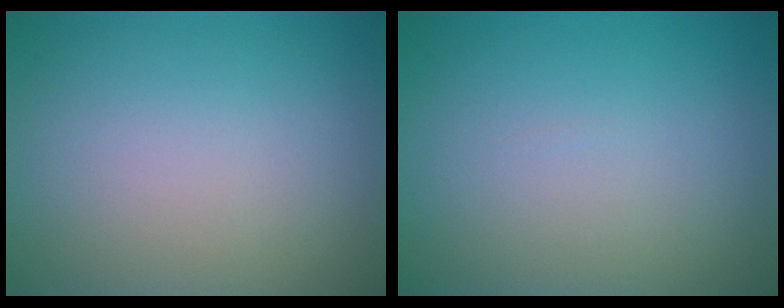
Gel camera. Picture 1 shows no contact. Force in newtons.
{"total": 0.0}